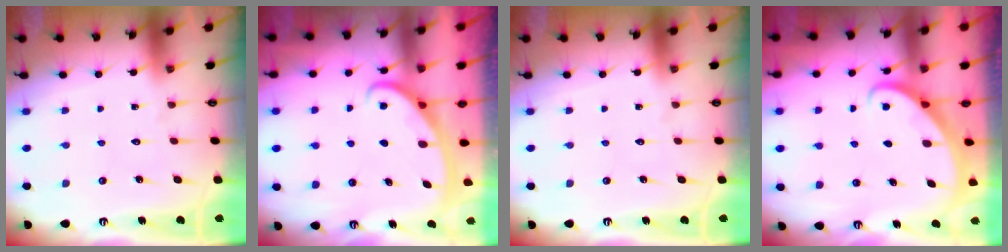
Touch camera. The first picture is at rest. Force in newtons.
{"total": 3.0, "press": 3.0, "slide": 0.4}
{"total": 0.0}
{"total": 2.8, "press": 2.8, "slide": 0.2}